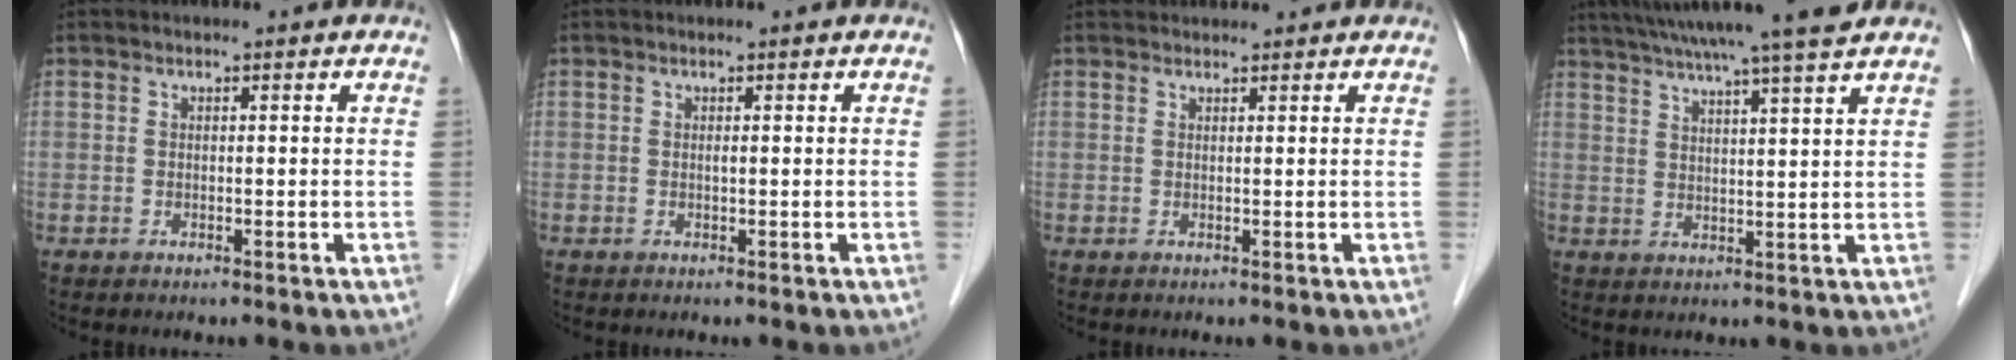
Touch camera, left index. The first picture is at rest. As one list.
[{"total": 0.0}, {"total": 3.3, "force": [3.2, 0.6, 0.3], "torque": [-0.005, 0.033, 0.047]}, {"total": 14.1, "force": [12.1, -1.4, 7.1], "torque": [-0.123, 0.004, 0.168]}]